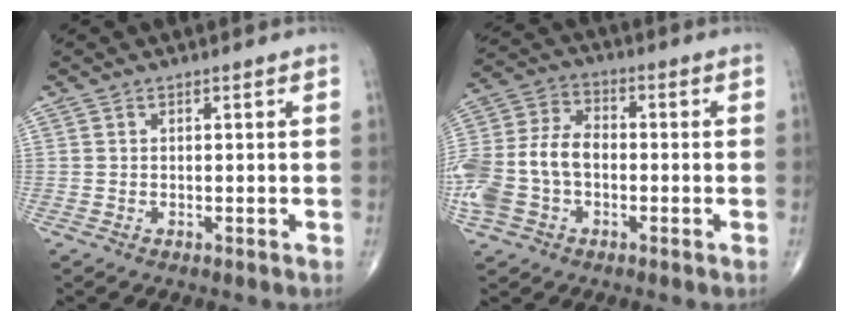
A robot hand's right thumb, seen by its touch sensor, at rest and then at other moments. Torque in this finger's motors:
{"motor_torque": [1.97, 1.84, 1.25, -0.65, 0.17]}